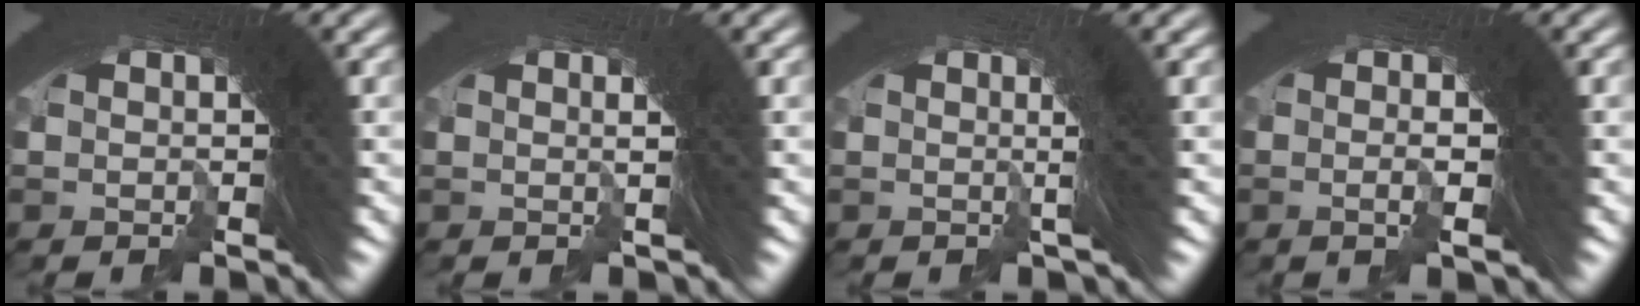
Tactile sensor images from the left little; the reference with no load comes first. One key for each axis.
{"total": 2.5, "fx": 0.9, "fy": 1.1, "fz": 2.0, "tx": -0.034, "ty": 0.011, "tz": 0.006}
{"total": 2.8, "fx": 0.9, "fy": 0.7, "fz": 2.6, "tx": -0.040, "ty": 0.019, "tz": 0.001}
{"total": 3.6, "fx": 0.6, "fy": 1.9, "fz": 3.0, "tx": -0.032, "ty": 0.019, "tz": -0.006}